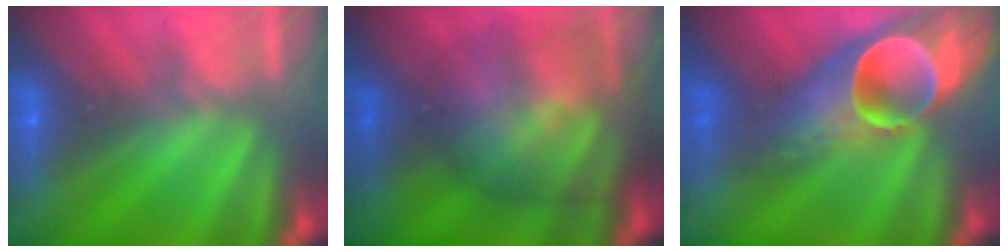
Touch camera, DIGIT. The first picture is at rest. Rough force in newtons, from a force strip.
{"total": 7.7}
{"total": 9.0}